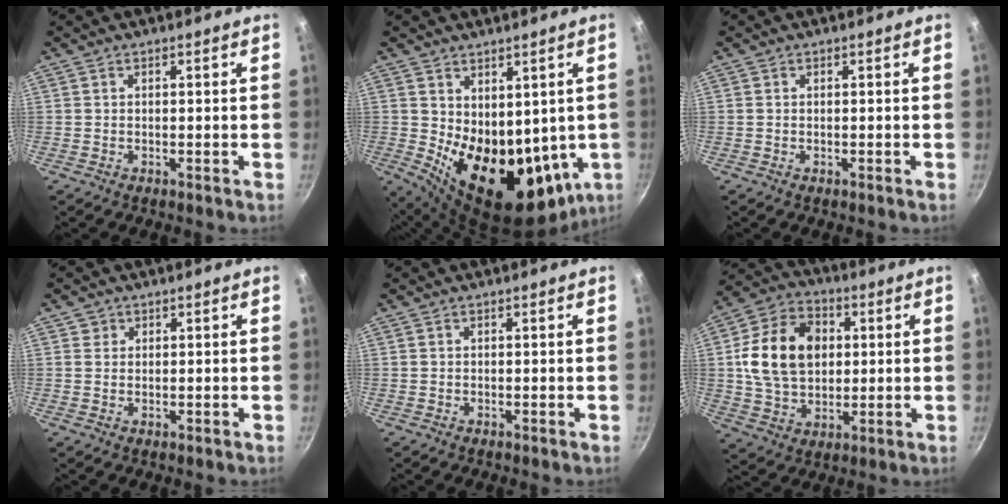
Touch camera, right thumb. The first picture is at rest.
{"total": 17.2, "force": [0.5, 10.5, 13.6], "torque": [-0.170, -0.041, 0.038]}
{"total": 0.0}
{"total": 1.5, "force": [0.5, 1.4, 0.2], "torque": [0.007, -0.001, 0.005]}
{"total": 0.0}
{"total": 16.7, "force": [2.5, 12.3, 11.0], "torque": [-0.175, 0.008, 0.038]}